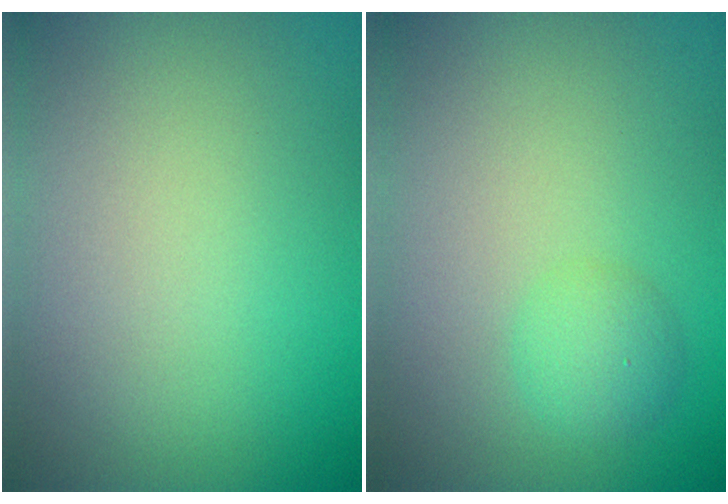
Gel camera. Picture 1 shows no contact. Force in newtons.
{"total": 2.1, "press": 2.1, "slide": 0.1}